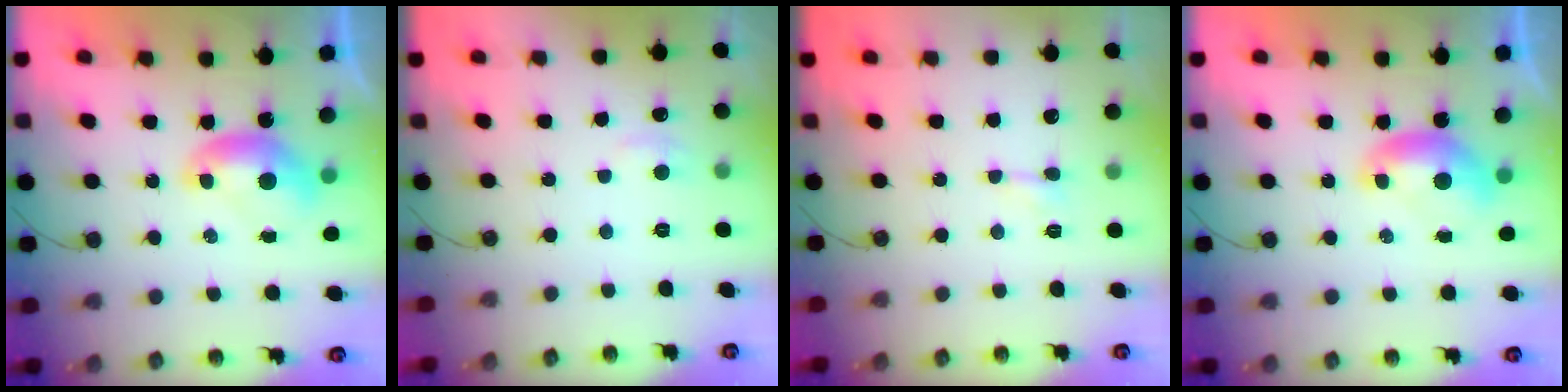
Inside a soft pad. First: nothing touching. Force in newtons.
{"total": 2.6, "press": 2.5, "slide": 0.5}
{"total": 1.3, "press": 1.2, "slide": 0.3}
{"total": 0.0}